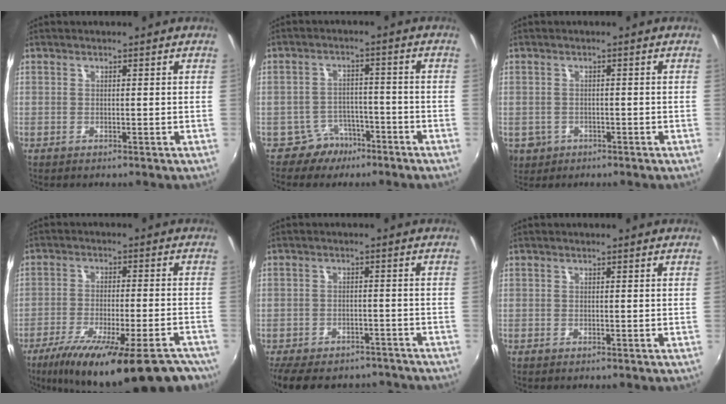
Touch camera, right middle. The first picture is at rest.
{"total": 5.5, "force": [-4.0, 3.7, 0.6], "torque": [-0.016, 0.019, -0.059]}
{"total": 5.9, "force": [-2.0, 5.1, 2.2], "torque": [-0.060, -0.008, -0.023]}
{"total": 23.5, "force": [-17.3, 6.1, 14.8], "torque": [-0.246, -0.055, -0.249]}
{"total": 14.6, "force": [-11.7, 6.7, 5.4], "torque": [-0.132, 0.010, -0.159]}
{"total": 0.0}